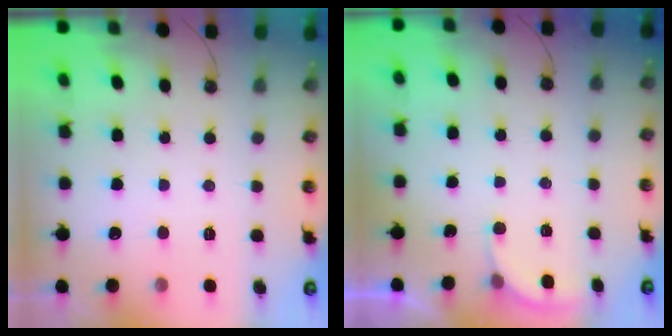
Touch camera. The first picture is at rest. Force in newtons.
{"total": 2.1, "press": 2.1, "slide": 0.2}